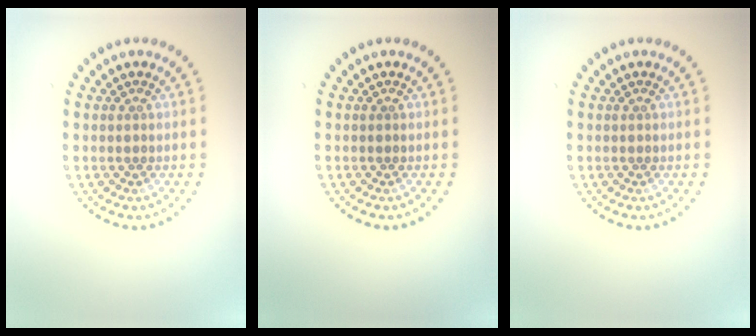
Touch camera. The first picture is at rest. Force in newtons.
{"total": 0.0}
{"total": 0.0}